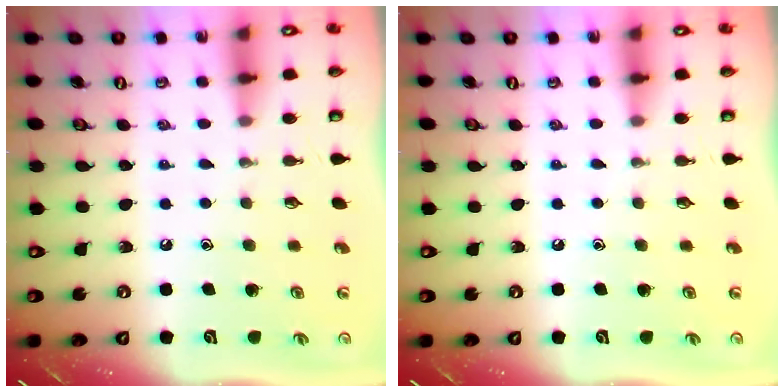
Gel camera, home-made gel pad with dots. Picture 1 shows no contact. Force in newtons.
{"total": 0.0}